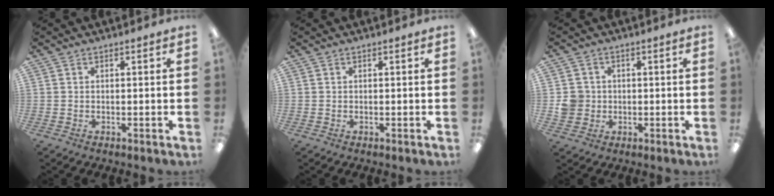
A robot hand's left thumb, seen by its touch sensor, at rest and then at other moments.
{"total": 0.0}
{"total": 4.9, "force": [-0.1, 4.8, 1.2], "torque": [-0.013, 0.007, 0.000]}